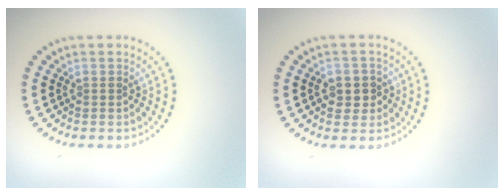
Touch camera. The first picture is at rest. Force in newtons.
{"total": 1.9, "press": 1.8, "slide": 0.2}